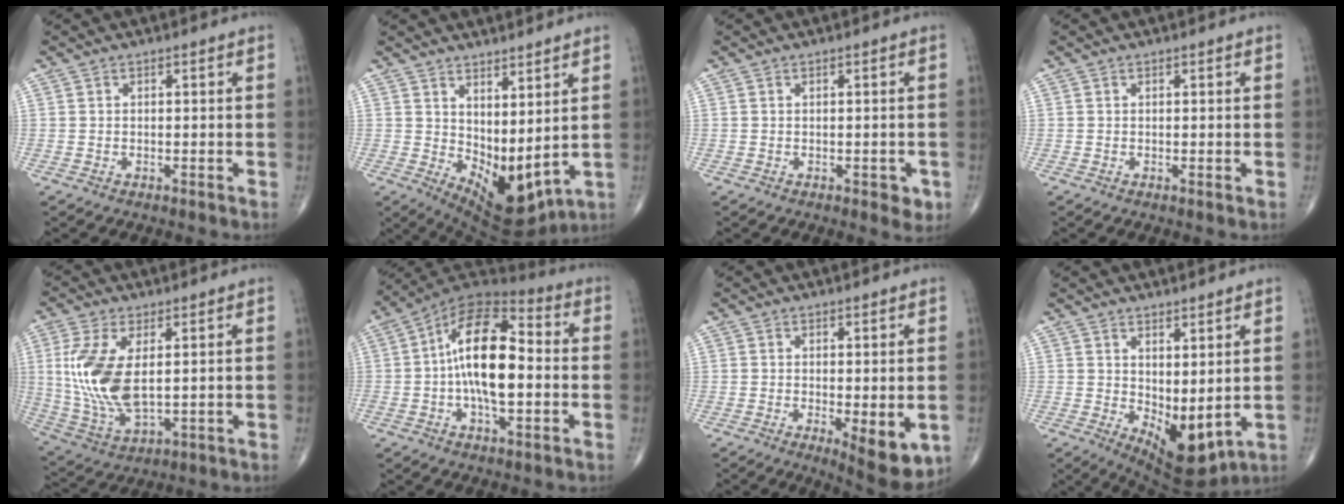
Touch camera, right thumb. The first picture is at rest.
{"total": 11.1, "force": [2.9, 5.3, 9.3], "torque": [-0.128, -0.034, 0.075]}
{"total": 2.7, "force": [-0.8, 1.4, 2.2], "torque": [-0.015, -0.001, -0.006]}
{"total": 0.0}
{"total": 13.7, "force": [1.9, 6.6, 11.9], "torque": [-0.254, -0.014, 0.051]}
{"total": 18.3, "force": [-0.7, 8.6, 16.2], "torque": [-0.265, 0.032, -0.022]}
{"total": 7.9, "force": [-1.6, 2.7, 7.3], "torque": [-0.099, -0.023, -0.018]}
{"total": 9.3, "force": [0.5, 4.4, 8.2], "torque": [-0.107, -0.023, 0.030]}